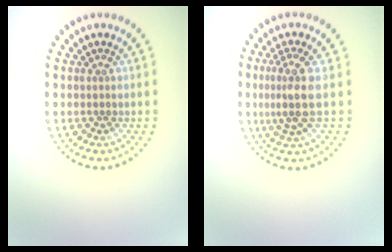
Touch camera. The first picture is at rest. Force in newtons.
{"total": 3.2, "press": 2.6, "slide": 1.9}